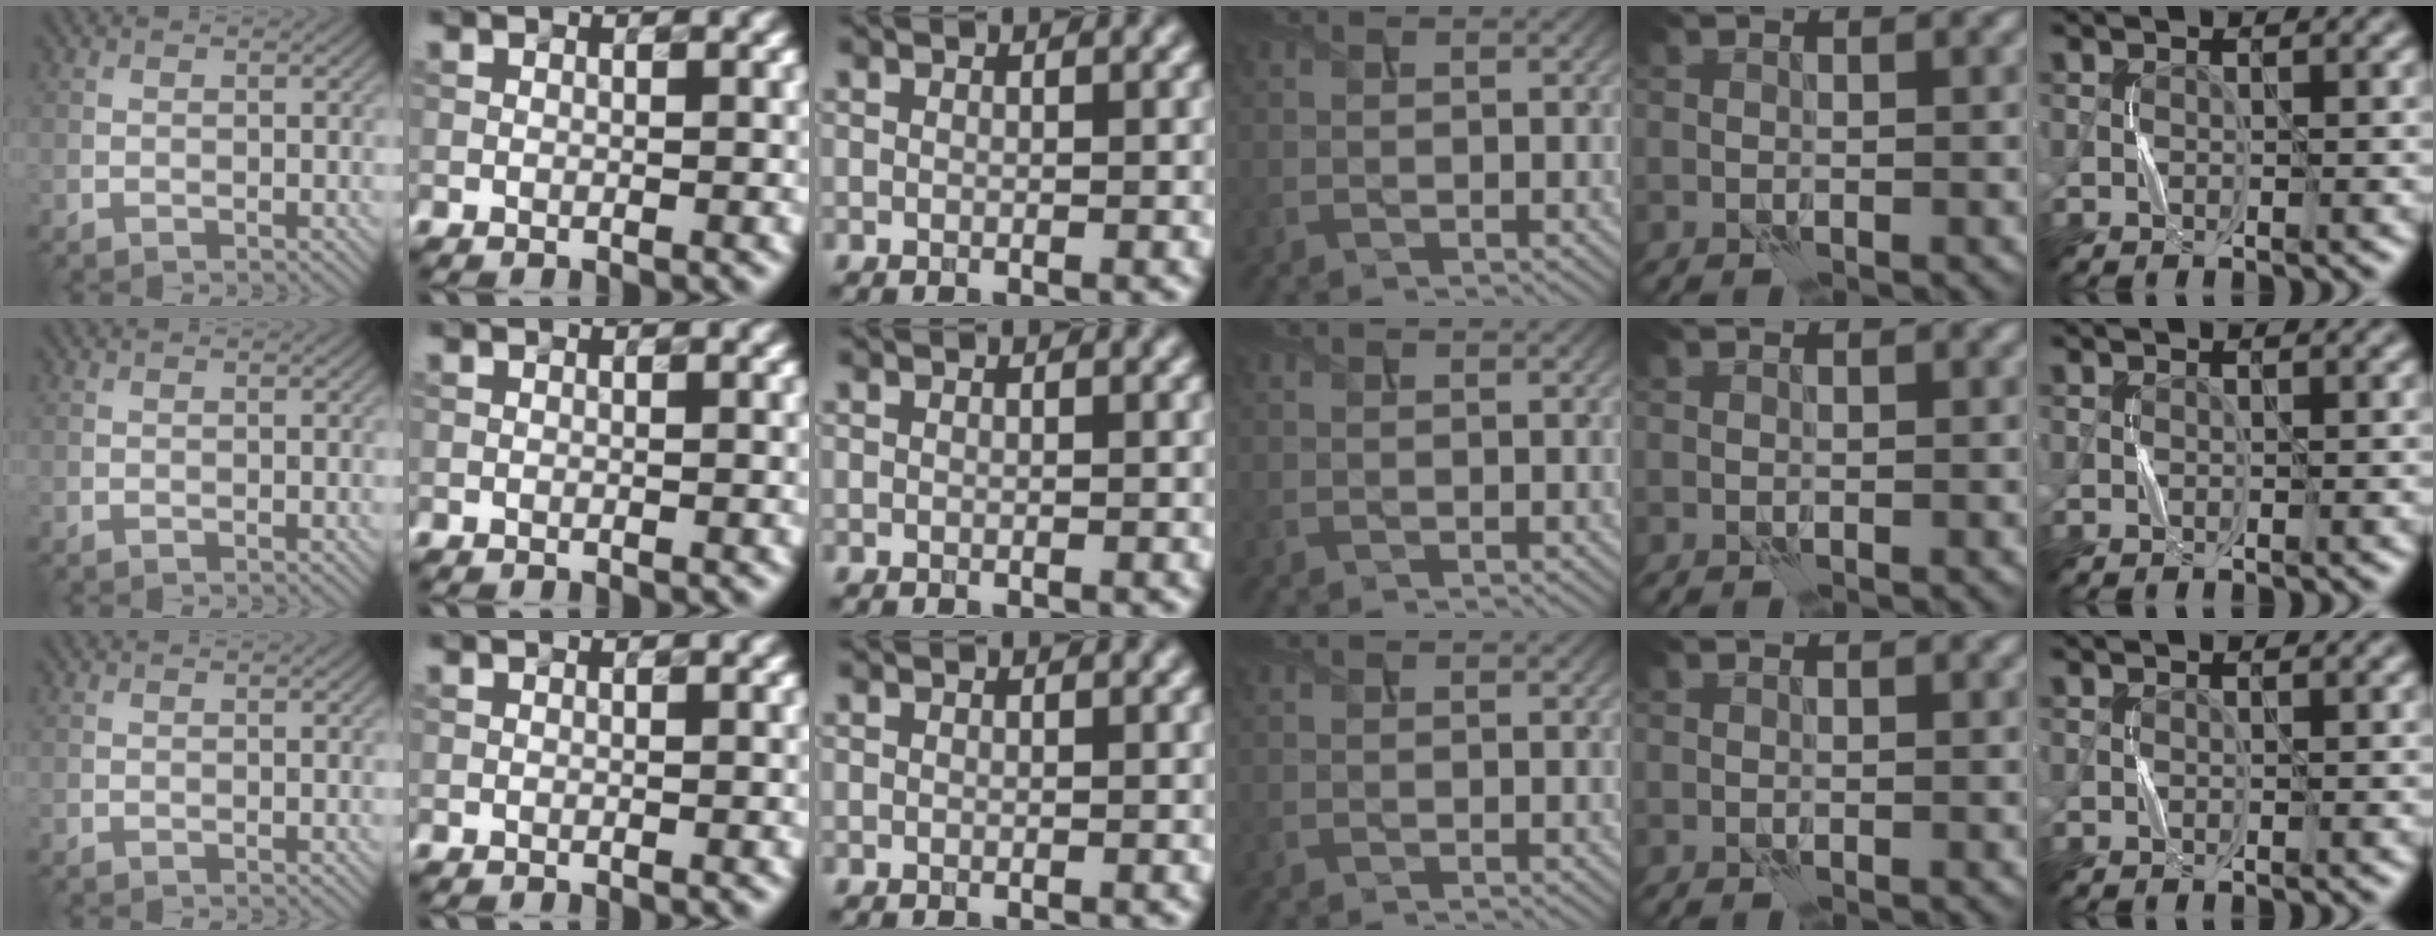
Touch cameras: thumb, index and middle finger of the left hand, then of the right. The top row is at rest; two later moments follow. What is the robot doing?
{"motion": "press", "object": "button"}